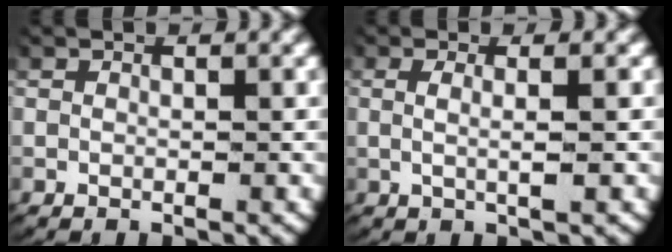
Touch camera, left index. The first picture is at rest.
{"total": 2.1, "force": [0.2, 0.4, 2.1], "torque": [-0.046, -0.006, 0.009]}